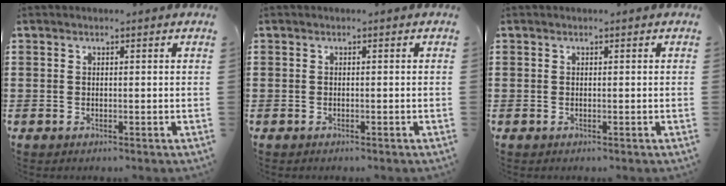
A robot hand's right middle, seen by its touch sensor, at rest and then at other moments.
{"total": 0.0}
{"total": 0.0}